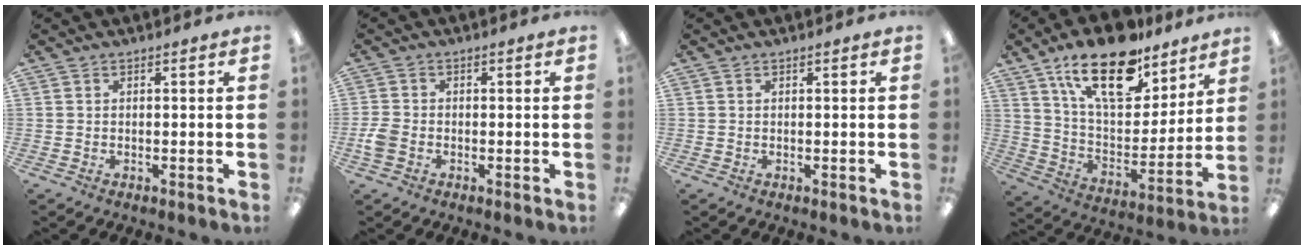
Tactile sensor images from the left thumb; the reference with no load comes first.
{"total": 3.5, "force": [-1.1, 2.6, 2.1], "torque": [-0.040, 0.006, -0.020]}
{"total": 0.0}
{"total": 21.7, "force": [14.7, 9.7, 12.6], "torque": [-0.207, -0.081, 0.254]}